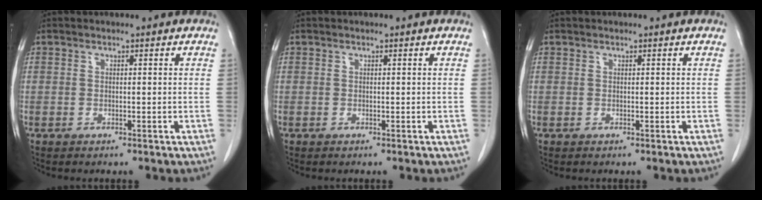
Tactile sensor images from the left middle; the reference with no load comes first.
{"total": 0.0}
{"total": 0.0}